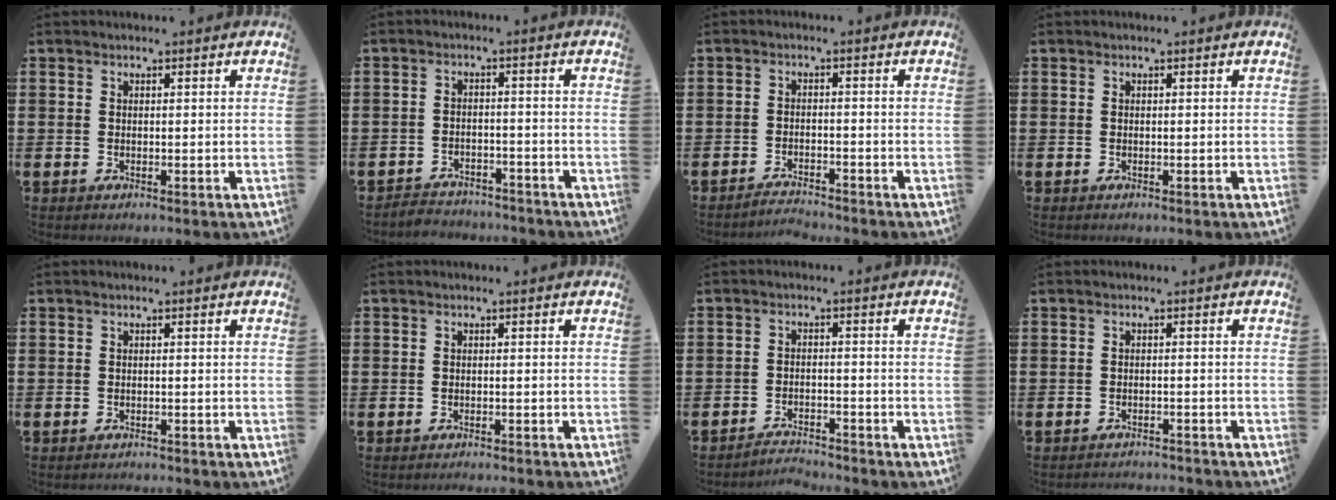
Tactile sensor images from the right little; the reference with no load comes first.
{"total": 2.7, "force": [-2.7, 0.4, -0.4], "torque": [-0.002, 0.004, -0.060]}
{"total": 2.1, "force": [-2.1, -0.2, 0.0], "torque": [-0.004, 0.004, -0.044]}
{"total": 0.0}
{"total": 0.6, "force": [-0.6, 0.0, 0.0], "torque": [-0.001, -0.001, -0.013]}
{"total": 0.7, "force": [-0.7, -0.2, -0.1], "torque": [0.001, 0.001, -0.015]}
{"total": 2.5, "force": [-2.5, 0.0, -0.2], "torque": [-0.005, 0.003, -0.055]}
{"total": 1.4, "force": [-1.4, -0.1, -0.1], "torque": [-0.002, 0.004, -0.030]}